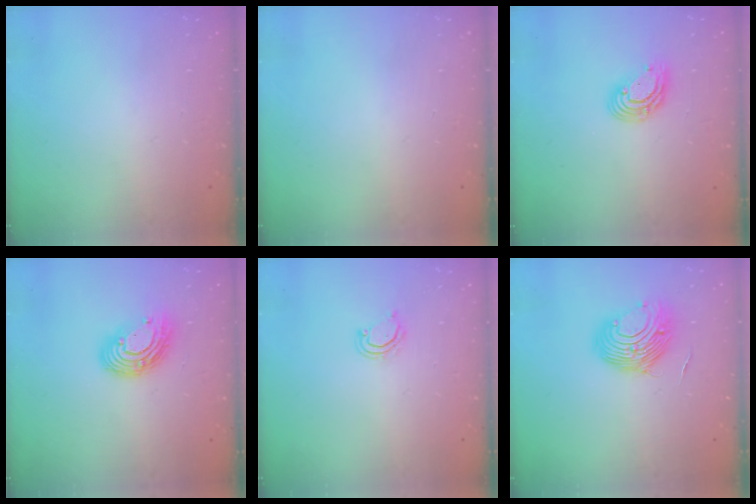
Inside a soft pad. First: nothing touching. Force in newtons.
{"total": 0.0}
{"total": 9.2, "press": 9.0, "slide": 1.5}
{"total": 11.5, "press": 11.5, "slide": 0.2}
{"total": 3.5, "press": 3.4, "slide": 0.3}
{"total": 13.4, "press": 13.4, "slide": 0.8}